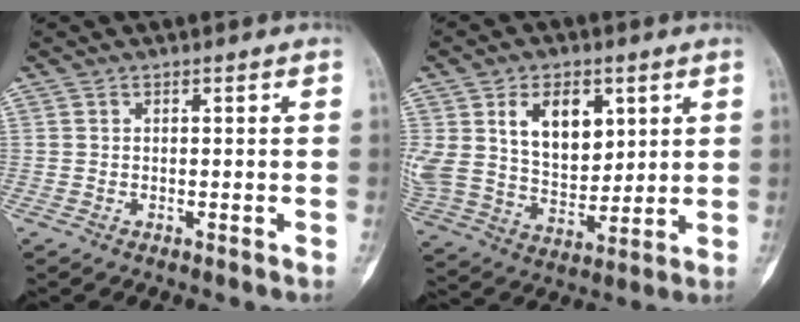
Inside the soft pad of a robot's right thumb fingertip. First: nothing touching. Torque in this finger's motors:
{"motor_torque": [0.62, 2.41, 1.42, 0.57, 0.57]}